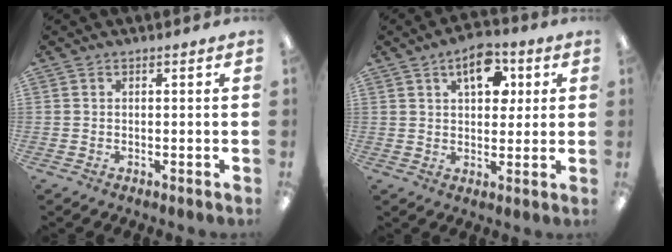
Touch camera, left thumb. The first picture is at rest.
{"total": 9.5, "force": [4.2, 5.5, 6.6], "torque": [-0.081, -0.009, 0.067]}